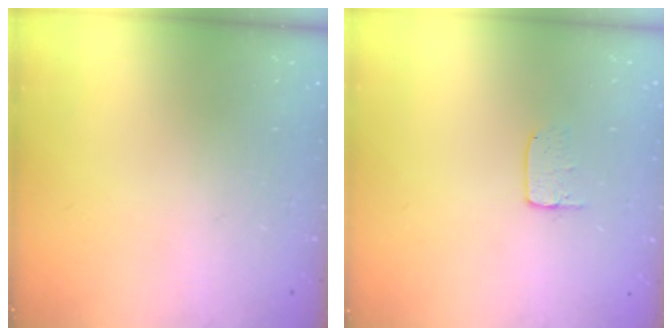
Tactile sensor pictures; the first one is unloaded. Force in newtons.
{"total": 3.4, "press": 3.4, "slide": 0.3}